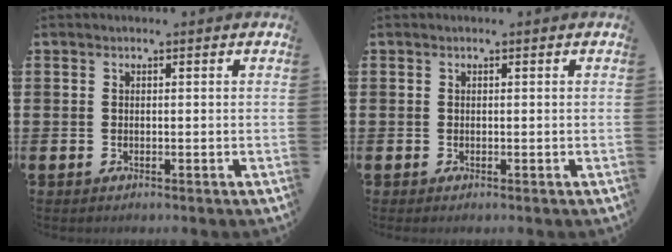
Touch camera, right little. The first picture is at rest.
{"total": 0.0}